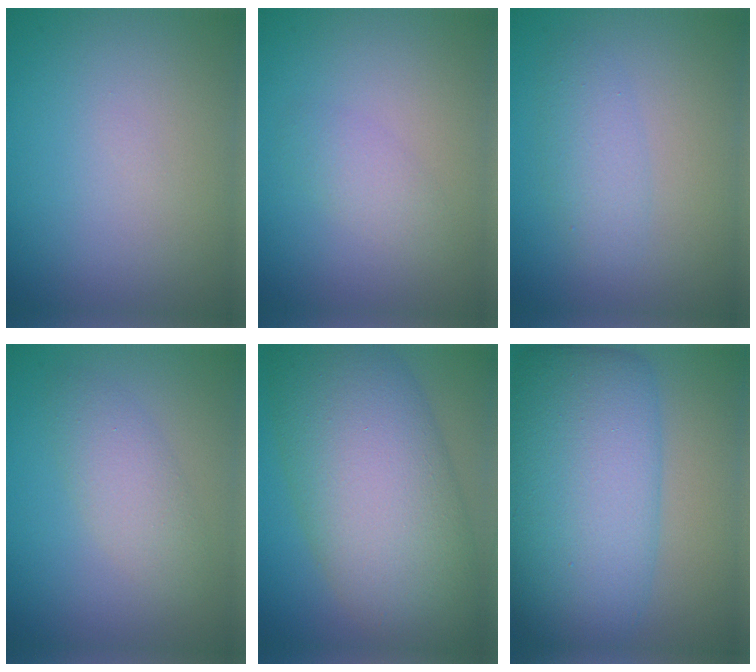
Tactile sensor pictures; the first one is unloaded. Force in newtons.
{"total": 1.6, "press": 1.6, "slide": 0.1}
{"total": 2.3, "press": 2.3, "slide": 0.1}
{"total": 2.7, "press": 2.7, "slide": 0.1}
{"total": 13.0, "press": 13.0, "slide": 0.2}
{"total": 11.8, "press": 11.8, "slide": 0.2}